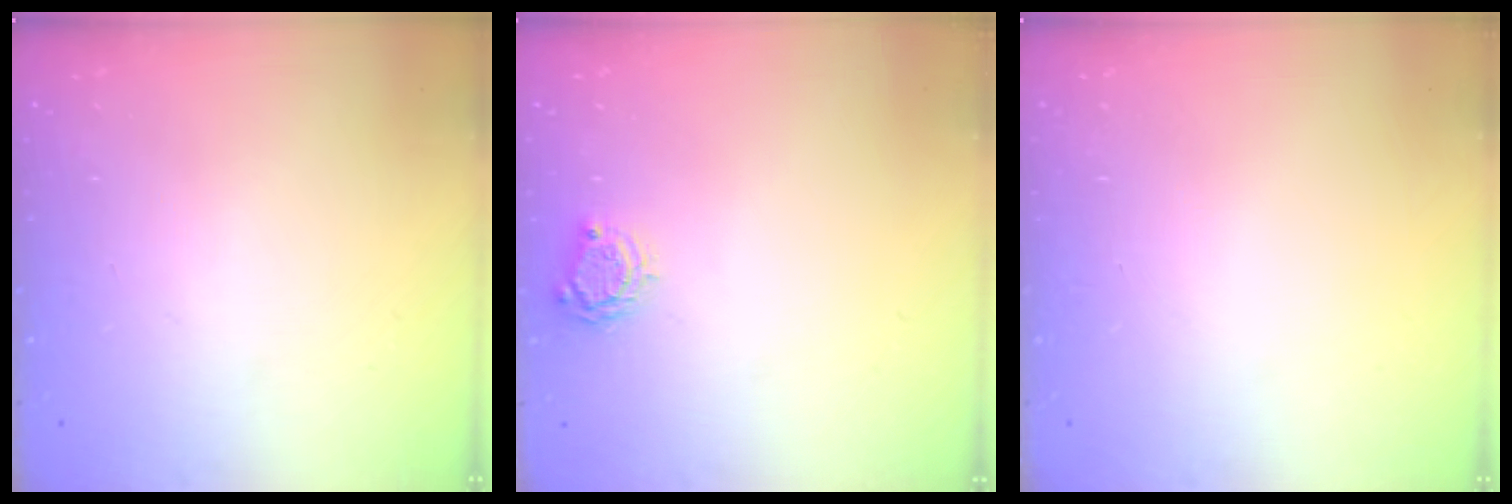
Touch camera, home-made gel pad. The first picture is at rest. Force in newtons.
{"total": 4.5, "press": 4.5, "slide": 0.1}
{"total": 0.0}